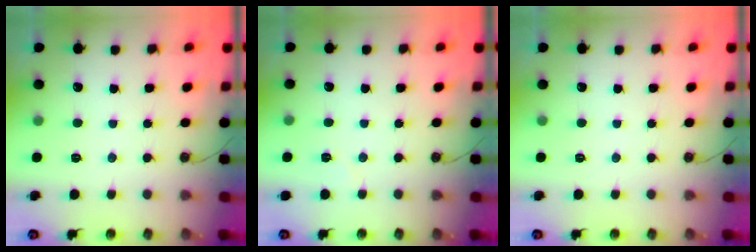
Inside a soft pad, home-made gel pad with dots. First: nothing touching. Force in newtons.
{"total": 4.1, "press": 3.6, "slide": 1.9}
{"total": 0.0}